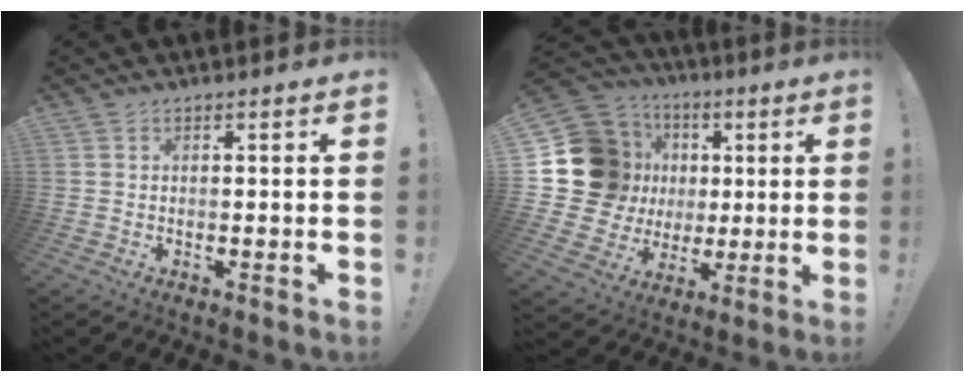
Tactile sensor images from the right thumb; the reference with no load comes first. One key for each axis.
{"total": 20.2, "fx": 2.9, "fy": 18.1, "fz": 8.4, "tx": -0.141, "ty": -0.008, "tz": 0.099}